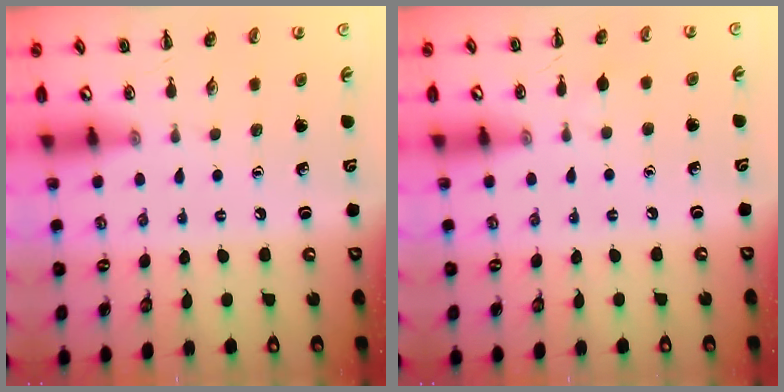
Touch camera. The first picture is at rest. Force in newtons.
{"total": 2.8, "press": 2.6, "slide": 1.1}